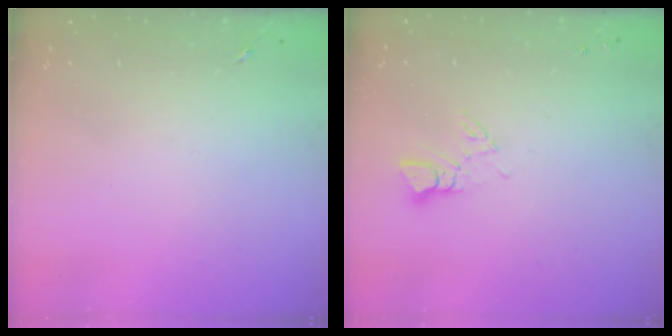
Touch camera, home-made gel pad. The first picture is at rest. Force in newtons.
{"total": 4.5, "press": 4.5, "slide": 0.5}